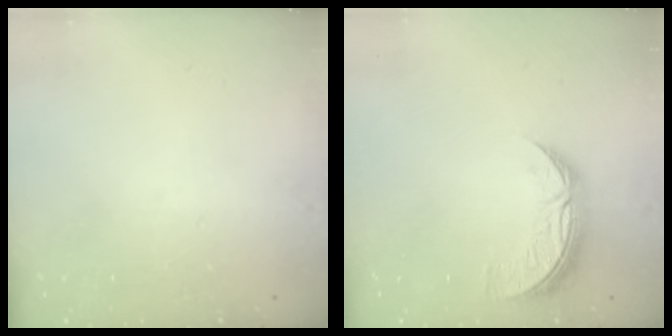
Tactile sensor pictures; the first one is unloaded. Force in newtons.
{"total": 8.4, "press": 8.4, "slide": 0.4}